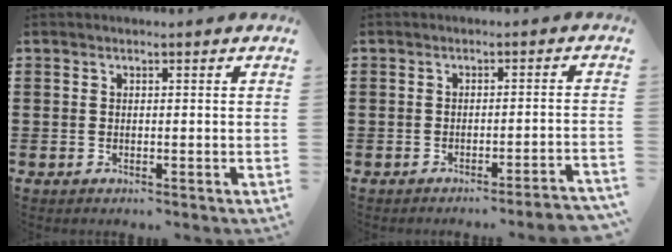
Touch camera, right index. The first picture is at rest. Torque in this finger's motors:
{"motor_torque": [0.54, -0.39, 0.07, -0.01]}